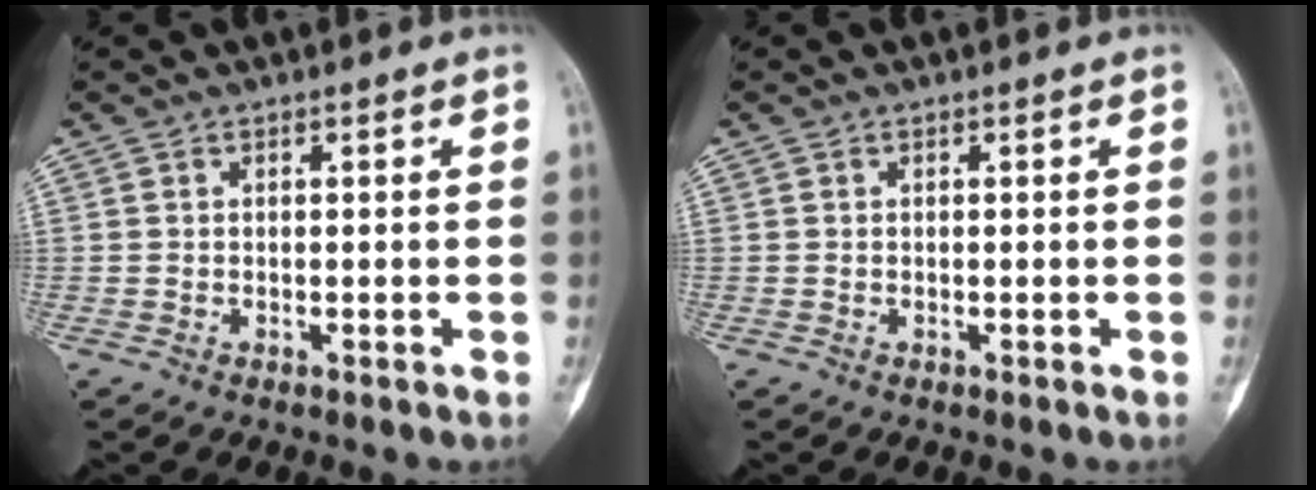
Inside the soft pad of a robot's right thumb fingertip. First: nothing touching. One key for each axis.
{"total": 0.0}